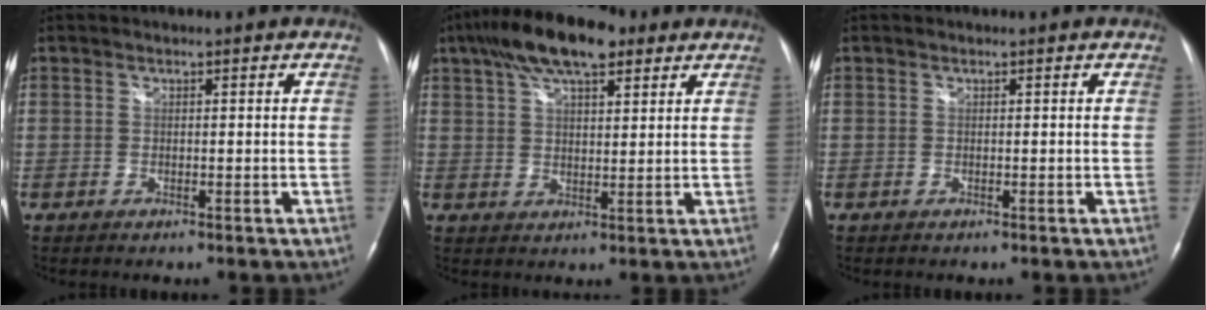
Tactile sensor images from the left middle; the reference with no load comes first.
{"total": 12.4, "force": [7.8, 4.3, 8.6], "torque": [-0.161, 0.033, 0.136]}
{"total": 0.0}